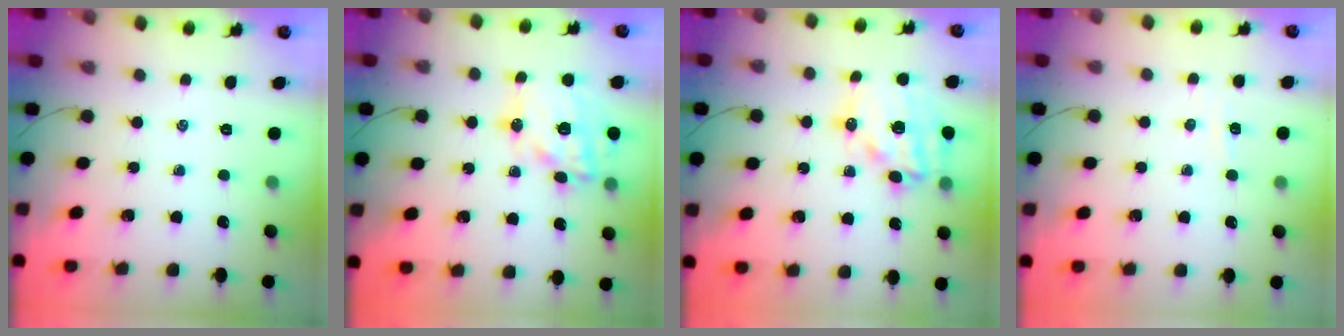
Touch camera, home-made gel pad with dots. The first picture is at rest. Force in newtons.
{"total": 18.3, "press": 17.9, "slide": 3.8}
{"total": 16.3, "press": 15.9, "slide": 3.7}
{"total": 2.4, "press": 2.3, "slide": 0.6}